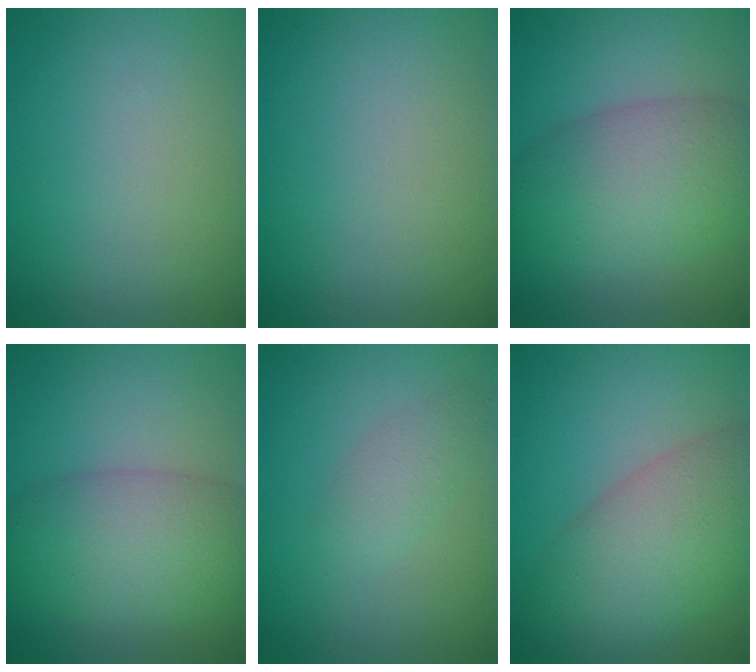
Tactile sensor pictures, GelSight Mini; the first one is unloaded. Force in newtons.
{"total": 0.0}
{"total": 7.7, "press": 7.7, "slide": 0.2}
{"total": 6.8, "press": 6.8, "slide": 0.4}
{"total": 1.9, "press": 1.9, "slide": 0.2}
{"total": 7.8, "press": 7.8, "slide": 0.5}